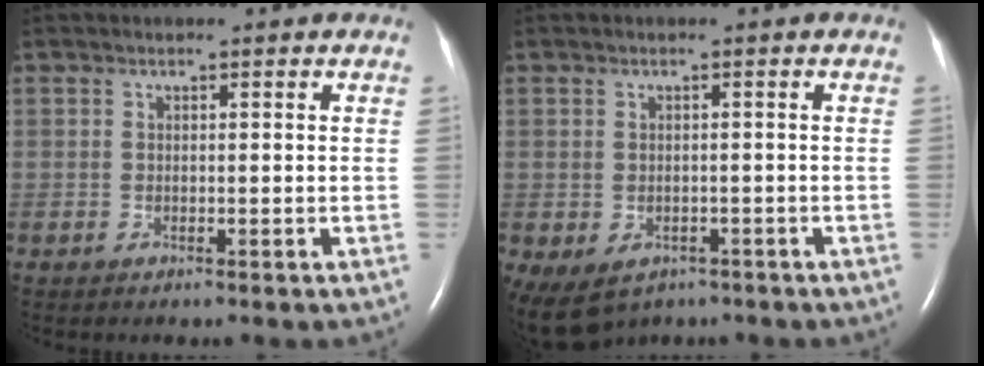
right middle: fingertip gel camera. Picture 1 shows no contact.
{"total": 7.9, "force": [-4.4, 5.6, 3.4], "torque": [-0.080, 0.002, -0.055]}